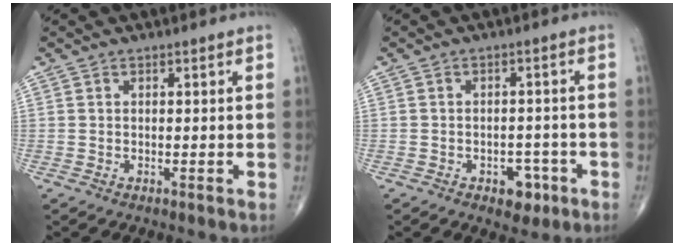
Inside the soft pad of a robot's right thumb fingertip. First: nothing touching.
{"total": 4.8, "force": [-2.4, 3.1, 2.8], "torque": [-0.013, 0.017, -0.029]}